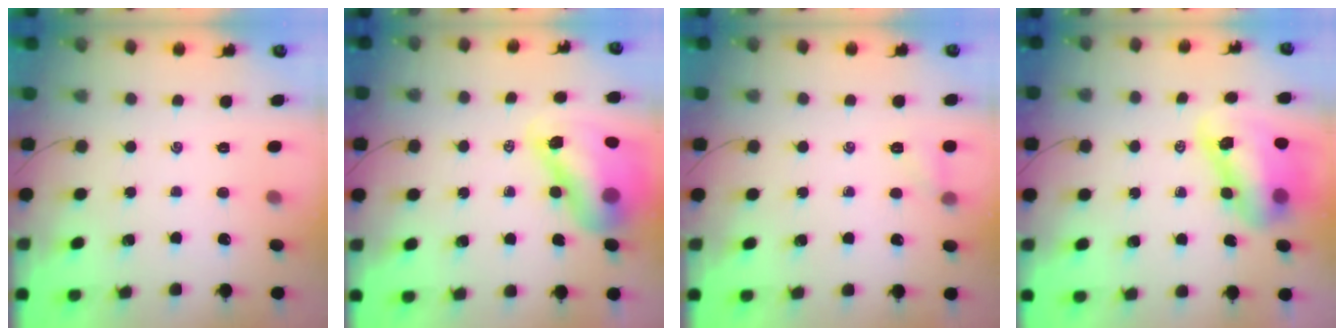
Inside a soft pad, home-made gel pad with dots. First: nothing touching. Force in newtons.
{"total": 12.8, "press": 12.4, "slide": 3.4}
{"total": 5.0, "press": 4.8, "slide": 1.5}
{"total": 10.7, "press": 10.3, "slide": 2.9}